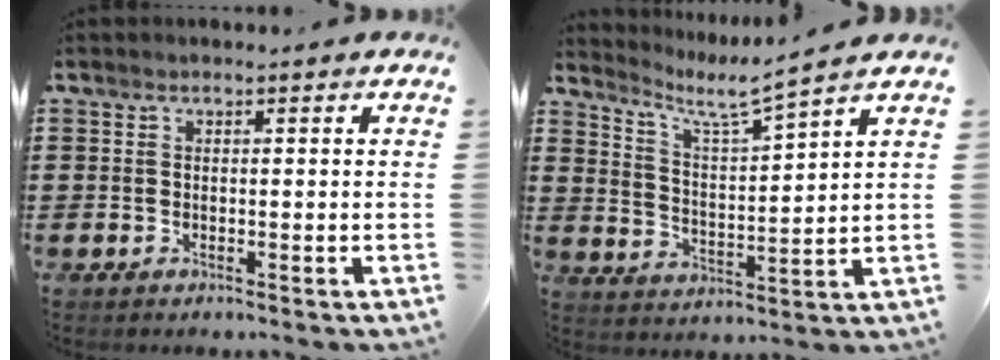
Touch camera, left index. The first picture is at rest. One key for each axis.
{"total": 5.6, "fx": 4.7, "fy": -0.4, "fz": 3.0, "tx": -0.080, "ty": -0.032, "tz": 0.073}